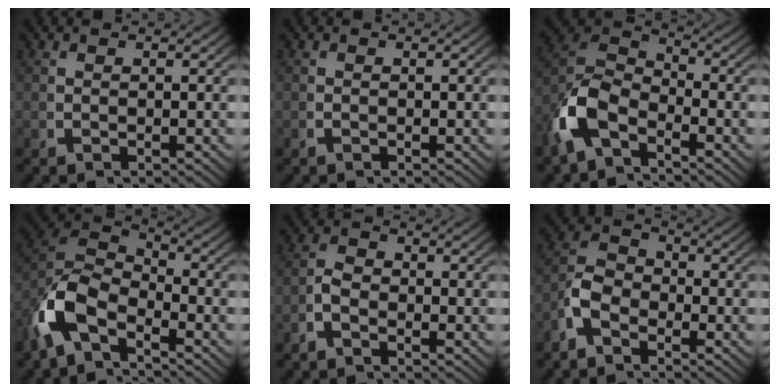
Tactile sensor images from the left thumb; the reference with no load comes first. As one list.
[{"total": 0.0}, {"total": 8.3, "force": [-1.9, 6.0, 5.5], "torque": [-0.129, -0.011, -0.035]}, {"total": 8.9, "force": [-1.7, 6.1, 6.3], "torque": [-0.143, -0.011, -0.036]}, {"total": 1.8, "force": [-1.1, 1.1, 0.9], "torque": [-0.015, 0.003, -0.029]}, {"total": 5.6, "force": [-1.4, 4.3, 3.3], "torque": [-0.060, -0.001, -0.037]}]